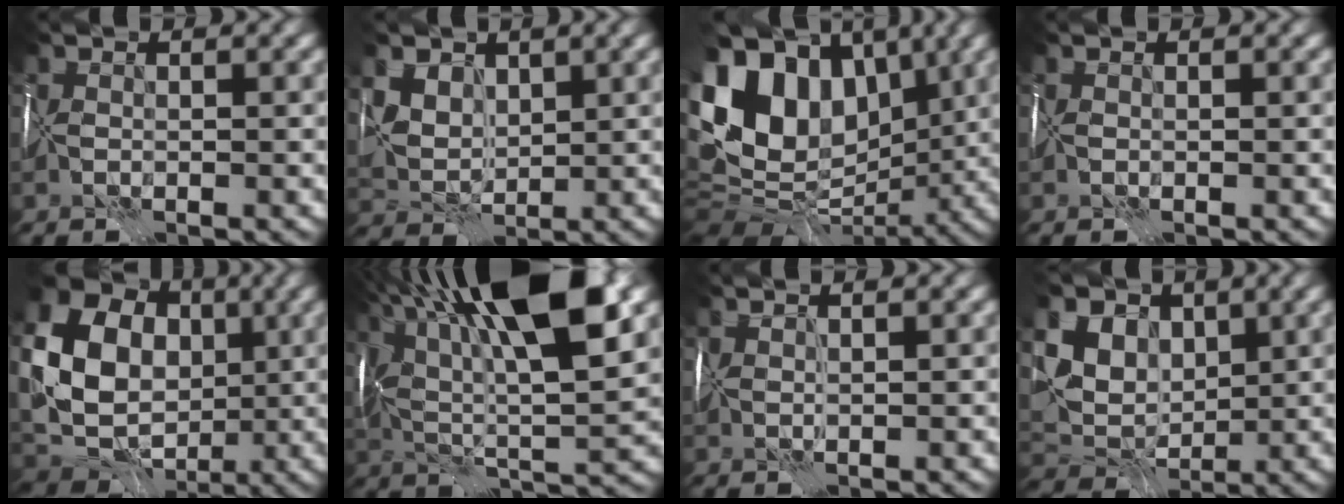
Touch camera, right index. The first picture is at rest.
{"total": 4.0, "force": [2.3, 2.9, 1.7], "torque": [-0.046, 0.004, 0.048]}
{"total": 13.6, "force": [2.6, 10.2, 8.6], "torque": [-0.158, 0.022, 0.043]}
{"total": 0.0}
{"total": 16.2, "force": [2.5, 13.9, 8.0], "torque": [-0.173, 0.015, 0.034]}
{"total": 15.6, "force": [6.2, 5.9, 13.1], "torque": [-0.245, 0.015, 0.101]}
{"total": 1.9, "force": [1.5, 0.3, 1.1], "torque": [-0.011, 0.013, 0.021]}
{"total": 8.6, "force": [3.8, 6.7, 3.7], "torque": [-0.080, 0.022, 0.061]}